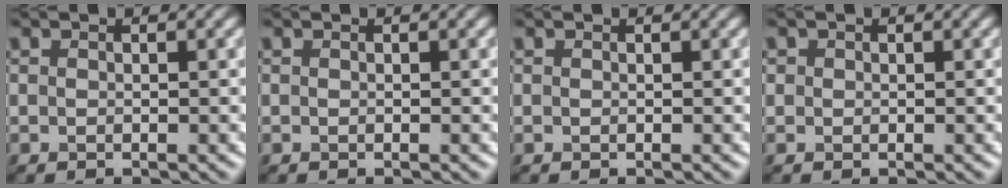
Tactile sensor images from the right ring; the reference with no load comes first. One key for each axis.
{"total": 0.0}
{"total": 0.0}
{"total": 0.8, "fx": -0.2, "fy": -0.4, "fz": -0.7, "tx": 0.000, "ty": -0.002, "tz": 0.011}